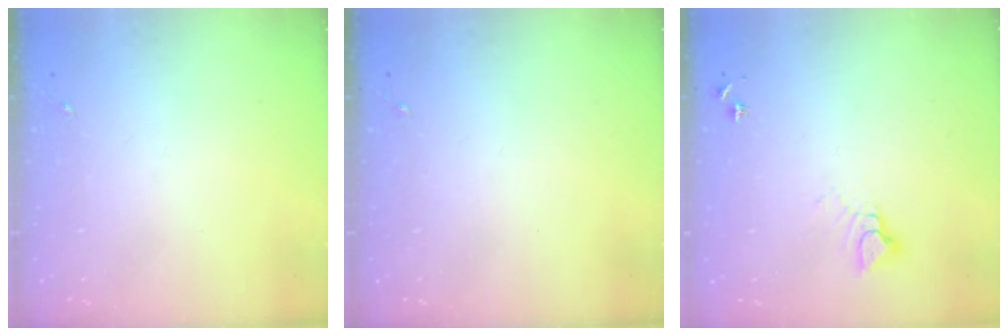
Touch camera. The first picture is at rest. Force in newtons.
{"total": 0.0}
{"total": 4.7, "press": 4.7, "slide": 0.3}